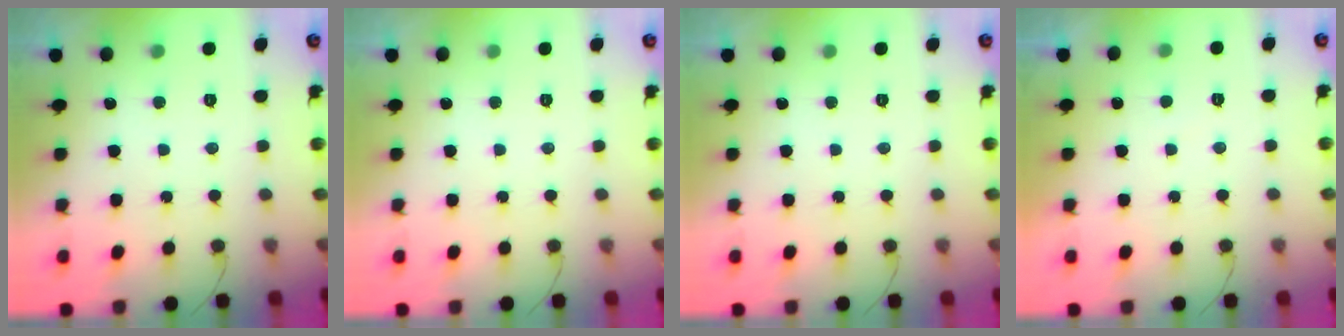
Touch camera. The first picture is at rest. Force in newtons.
{"total": 0.0}
{"total": 0.0}
{"total": 0.6, "press": 0.3, "slide": 0.5}